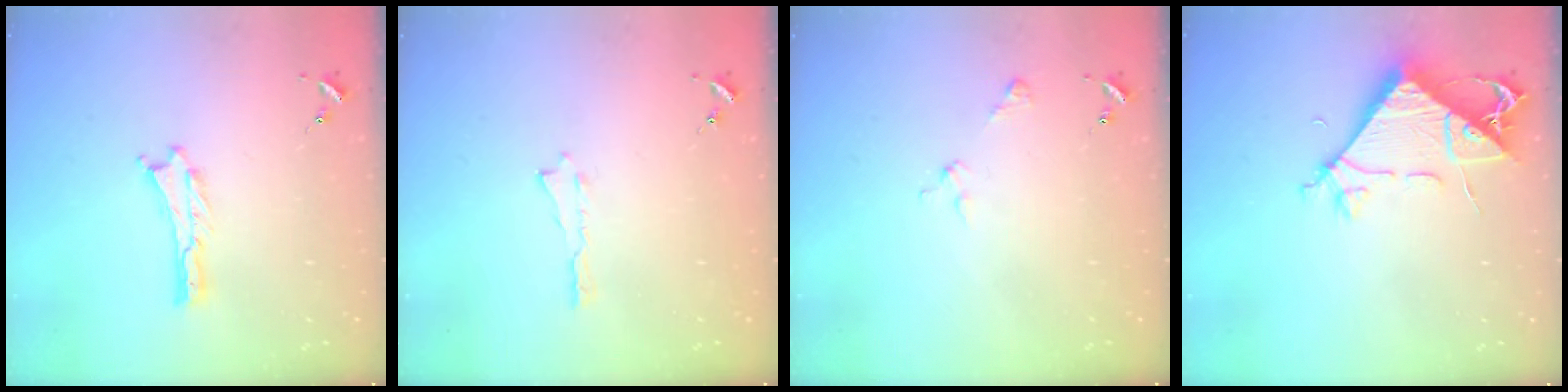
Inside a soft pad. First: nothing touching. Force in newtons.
{"total": 0.0}
{"total": 3.0, "press": 3.0, "slide": 0.3}
{"total": 8.1, "press": 8.0, "slide": 1.1}